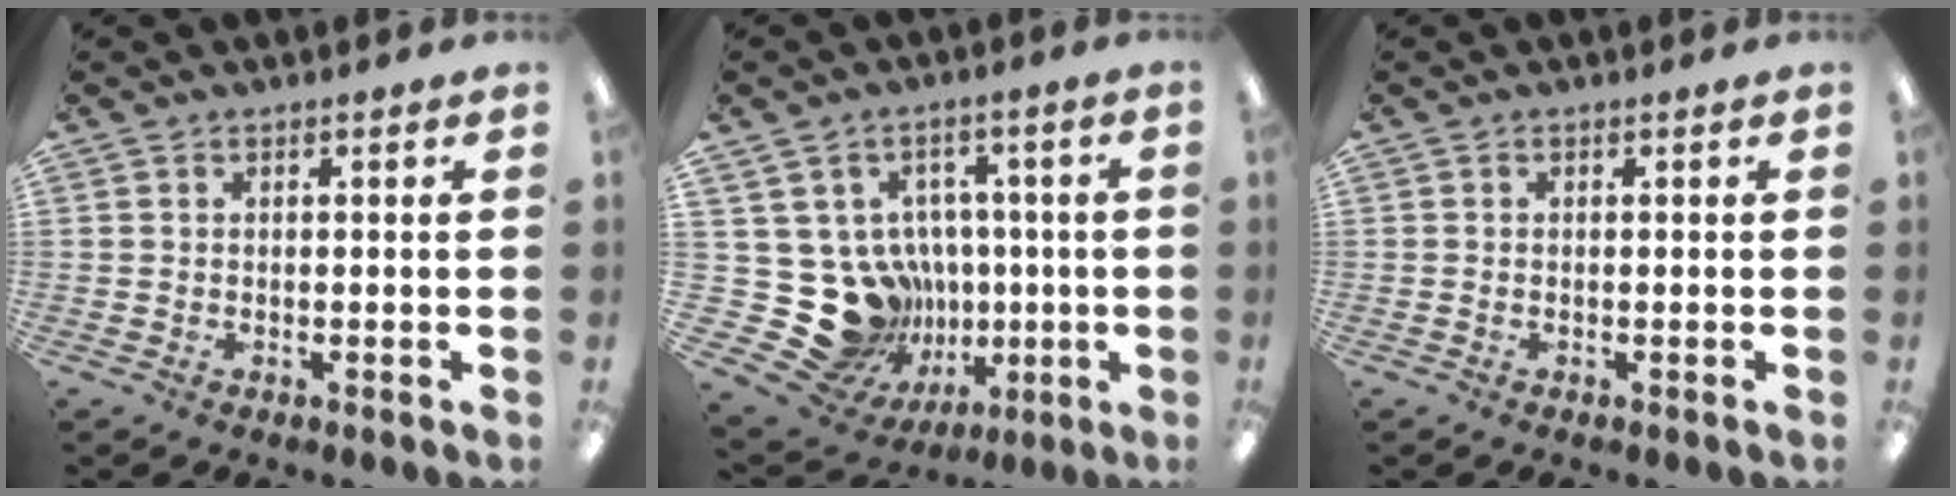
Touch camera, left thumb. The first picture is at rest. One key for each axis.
{"total": 18.9, "fx": -2.3, "fy": 17.3, "fz": 7.3, "tx": -0.158, "ty": -0.010, "tz": 0.014}
{"total": 0.0}